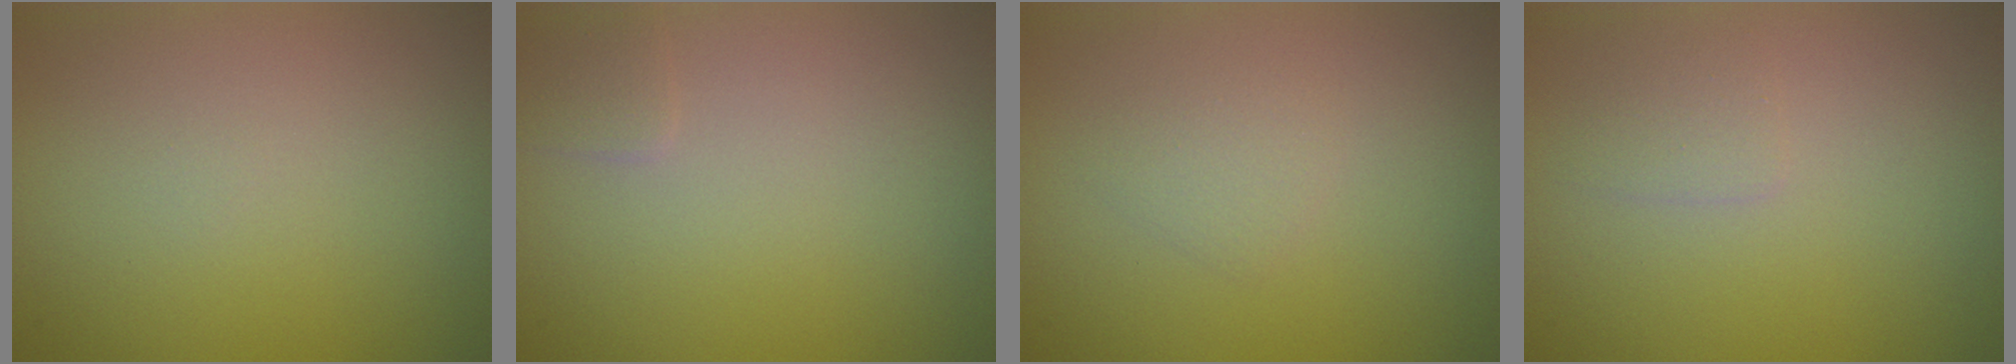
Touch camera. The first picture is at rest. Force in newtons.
{"total": 0.9, "press": 0.9, "slide": 0.1}
{"total": 1.1, "press": 1.1, "slide": 0.0}
{"total": 1.0, "press": 1.0, "slide": 0.1}